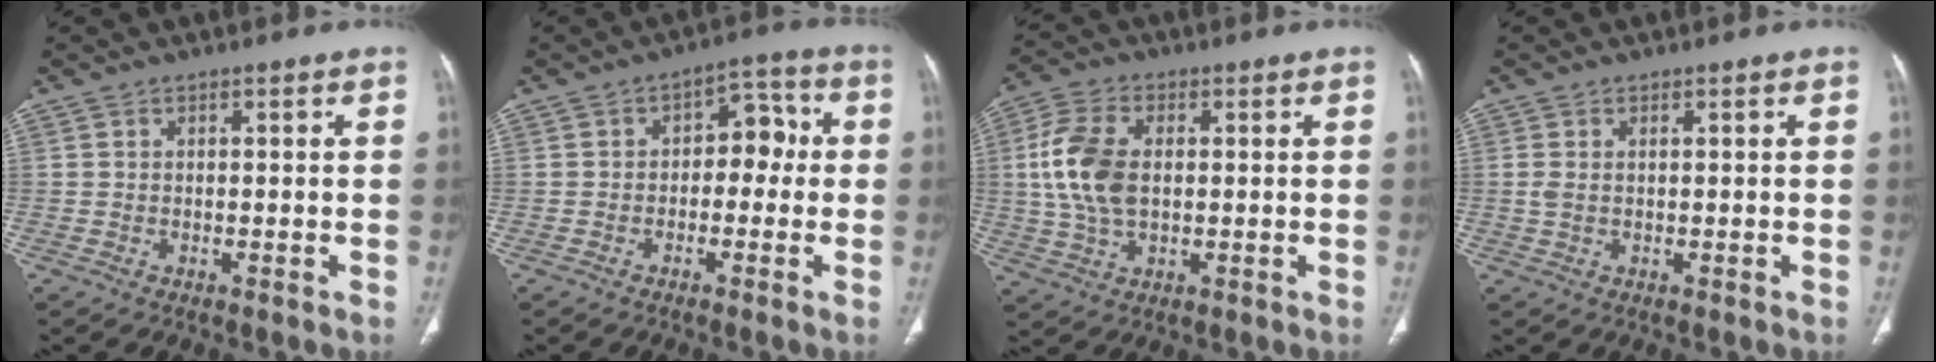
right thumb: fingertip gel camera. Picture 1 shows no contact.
{"total": 6.8, "force": [-0.4, 4.5, 5.0], "torque": [-0.029, 0.037, -0.018]}
{"total": 11.2, "force": [0.9, 6.7, 8.9], "torque": [-0.193, 0.008, 0.019]}
{"total": 1.8, "force": [0.2, 0.9, 1.5], "torque": [-0.050, 0.005, 0.003]}